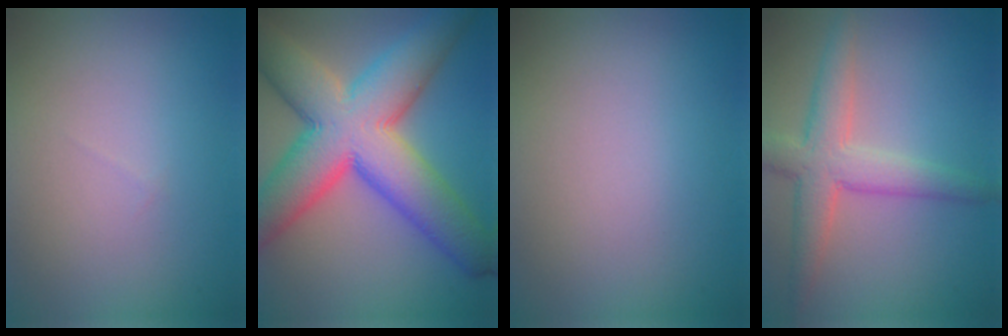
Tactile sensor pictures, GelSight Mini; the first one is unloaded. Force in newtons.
{"total": 13.2, "press": 13.2, "slide": 0.4}
{"total": 0.0}
{"total": 4.8, "press": 4.8, "slide": 0.1}